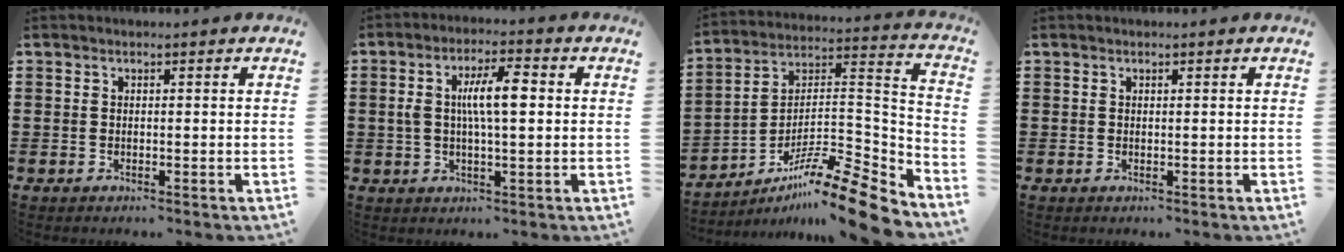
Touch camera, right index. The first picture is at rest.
{"total": 7.4, "force": [0.9, 2.3, 7.0], "torque": [-0.135, 0.010, 0.013]}
{"total": 13.5, "force": [-10.9, 1.4, 7.9], "torque": [-0.117, 0.026, -0.207]}
{"total": 0.0}